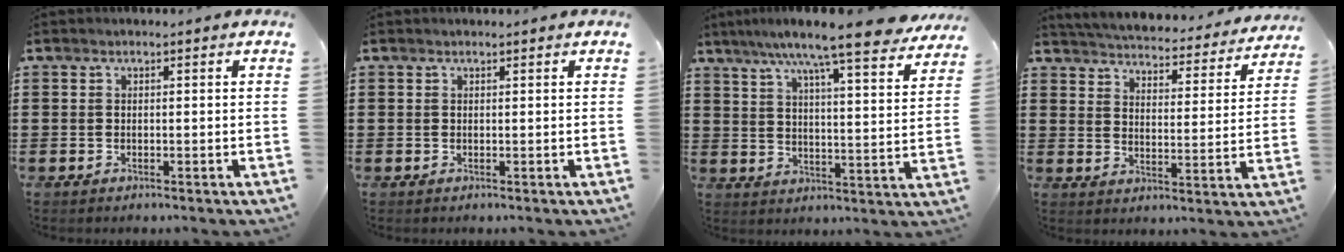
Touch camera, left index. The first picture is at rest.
{"total": 0.0}
{"total": 10.5, "force": [8.7, -0.1, 6.0], "torque": [-0.130, -0.046, 0.139]}
{"total": 4.0, "force": [4.0, -0.1, 0.3], "torque": [-0.032, -0.038, 0.061]}